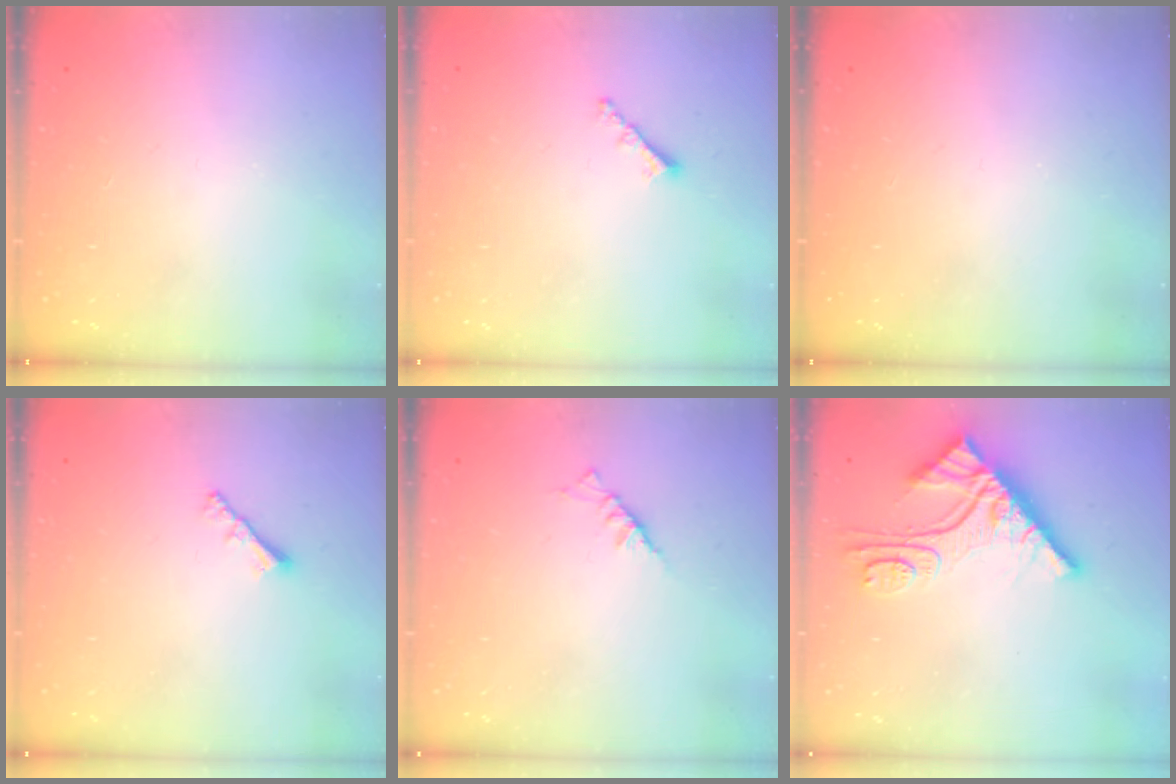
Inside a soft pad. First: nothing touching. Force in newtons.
{"total": 1.8, "press": 1.7, "slide": 0.5}
{"total": 0.0}
{"total": 2.0, "press": 2.0, "slide": 0.5}
{"total": 2.3, "press": 2.2, "slide": 0.5}
{"total": 11.8, "press": 11.7, "slide": 0.9}